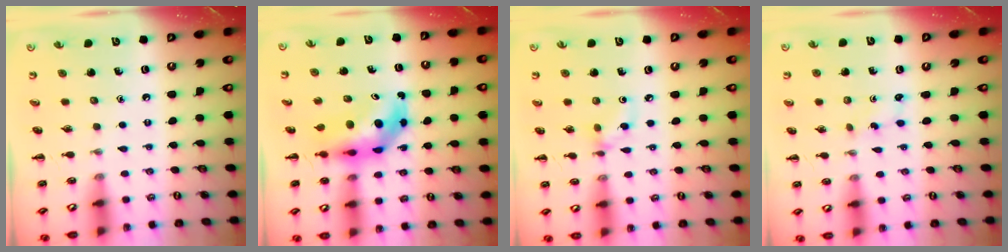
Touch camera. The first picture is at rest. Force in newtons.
{"total": 6.5, "press": 6.2, "slide": 1.9}
{"total": 3.3, "press": 3.0, "slide": 1.2}
{"total": 1.7, "press": 1.5, "slide": 0.6}